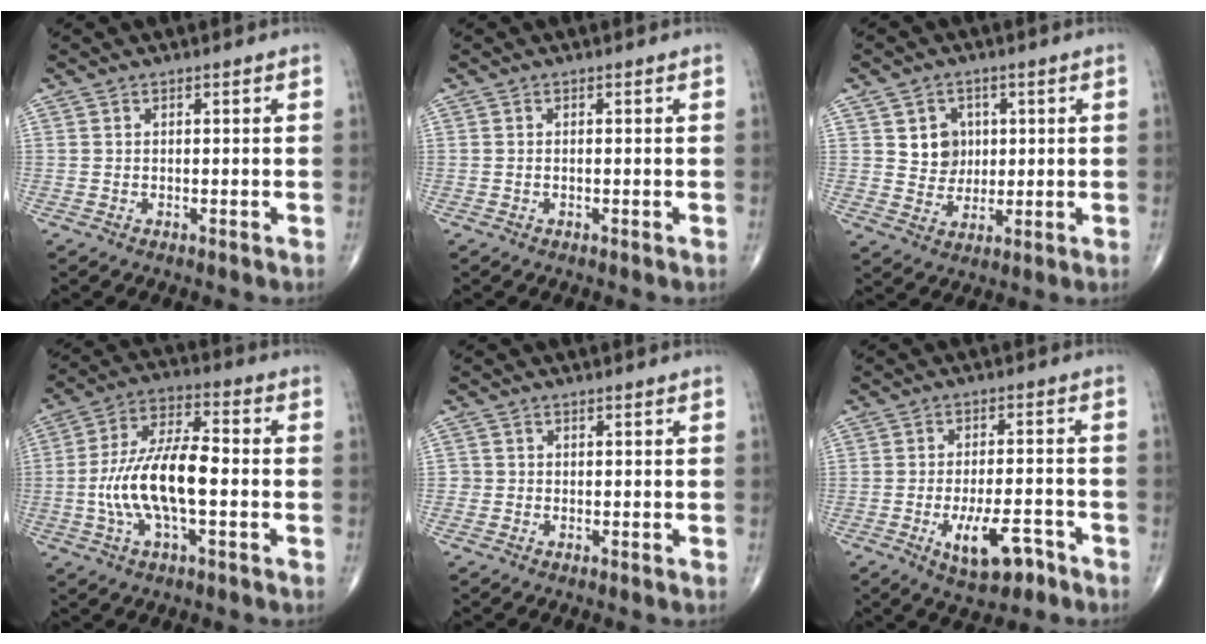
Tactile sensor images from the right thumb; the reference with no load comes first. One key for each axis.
{"total": 0.0}
{"total": 6.3, "fx": 1.6, "fy": 5.5, "fz": 2.6, "tx": -0.011, "ty": -0.006, "tz": 0.029}
{"total": 15.0, "fx": -2.2, "fy": 5.9, "fz": 13.6, "tx": -0.267, "ty": 0.032, "tz": -0.046}
{"total": 0.9, "fx": -0.2, "fy": 0.9, "fz": 0.0, "tx": 0.005, "ty": 0.005, "tz": -0.006}
{"total": 9.2, "fx": -4.5, "fy": 3.8, "fz": 7.1, "tx": -0.111, "ty": 0.020, "tz": -0.065}